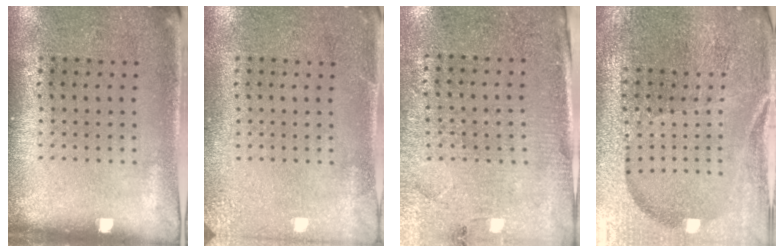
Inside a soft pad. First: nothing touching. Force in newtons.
{"total": 2.5, "press": 2.4, "slide": 0.3}
{"total": 2.9, "press": 2.7, "slide": 1.1}
{"total": 4.8, "press": 4.5, "slide": 1.6}